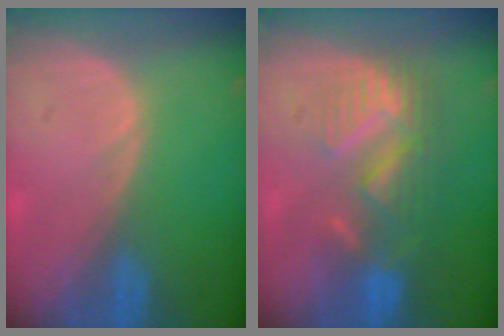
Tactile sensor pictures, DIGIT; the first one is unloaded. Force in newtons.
{"total": 8.9, "press": 8.0, "slide": 3.7}